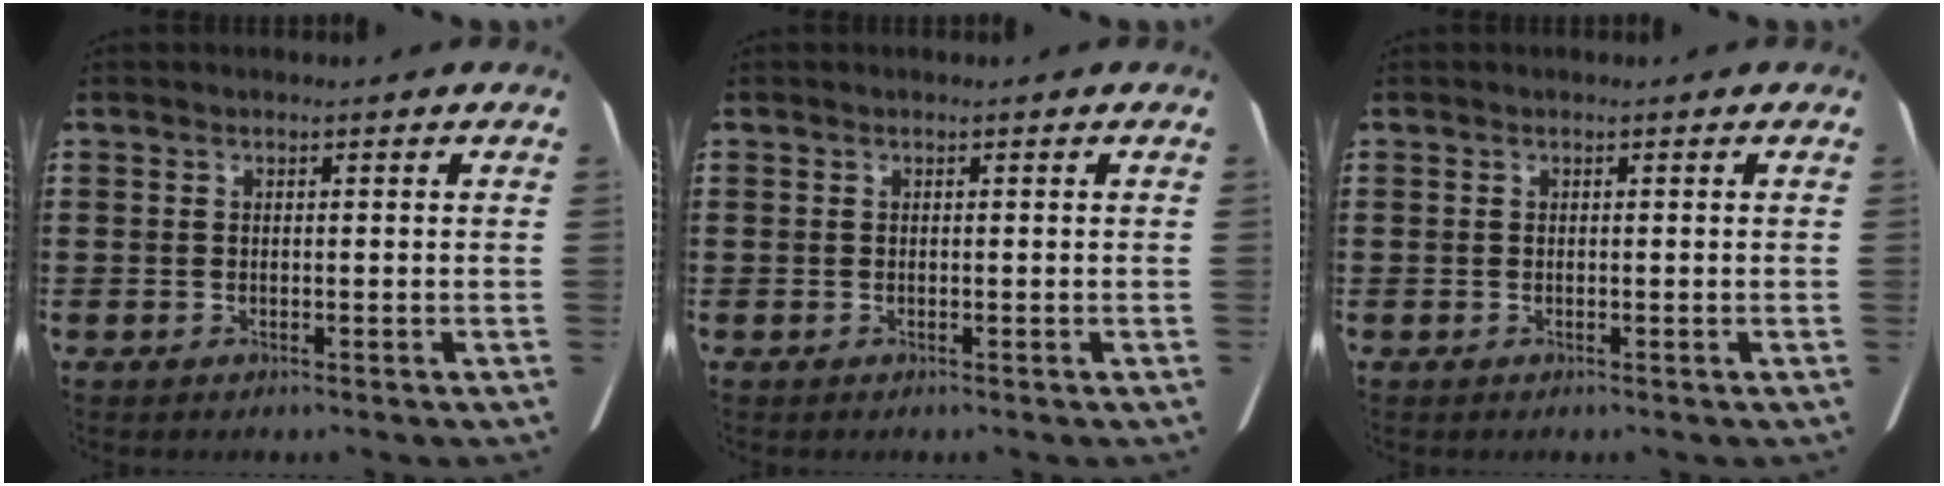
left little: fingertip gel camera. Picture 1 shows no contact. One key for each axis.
{"total": 0.0}
{"total": 0.0}